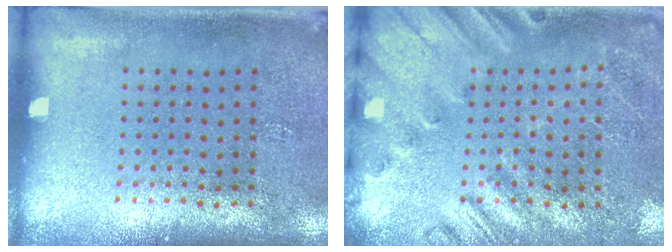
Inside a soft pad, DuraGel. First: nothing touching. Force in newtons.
{"total": 2.4, "press": 2.0, "slide": 1.4}